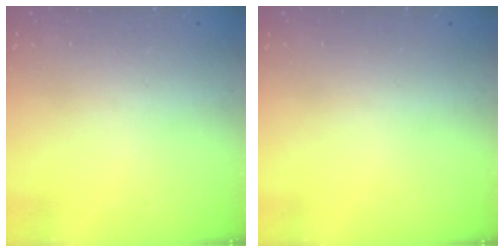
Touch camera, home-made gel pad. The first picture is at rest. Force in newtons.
{"total": 0.0}